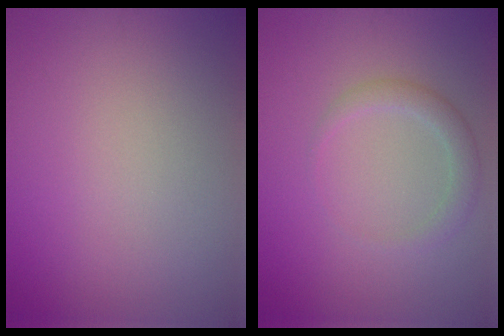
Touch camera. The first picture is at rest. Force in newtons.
{"total": 1.9, "press": 1.9, "slide": 0.2}